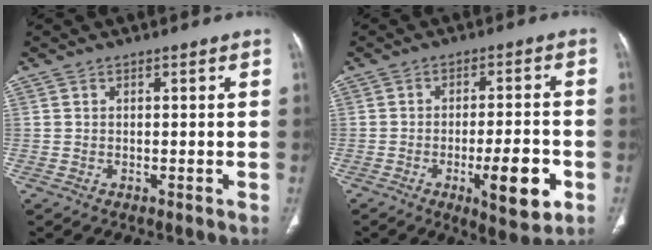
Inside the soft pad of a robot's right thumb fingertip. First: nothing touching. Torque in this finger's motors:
{"motor_torque": [1.45, 1.57, 0.66, -0.97, 0.23]}